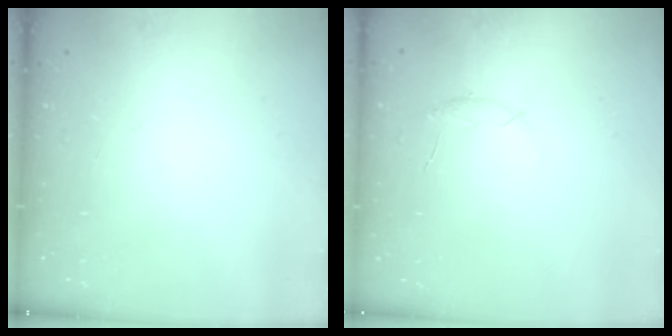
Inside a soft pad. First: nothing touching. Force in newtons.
{"total": 6.9, "press": 6.7, "slide": 1.8}